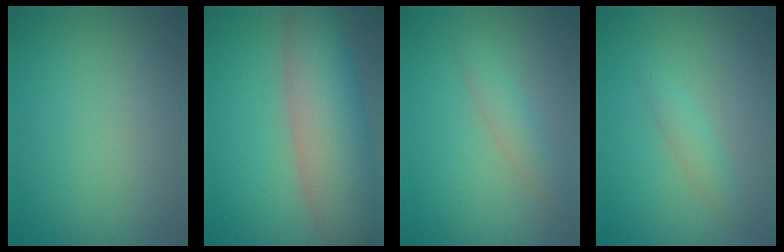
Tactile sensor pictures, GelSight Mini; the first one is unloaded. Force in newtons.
{"total": 9.7, "press": 9.7, "slide": 0.4}
{"total": 1.9, "press": 1.9, "slide": 0.1}
{"total": 1.3, "press": 1.3, "slide": 0.0}